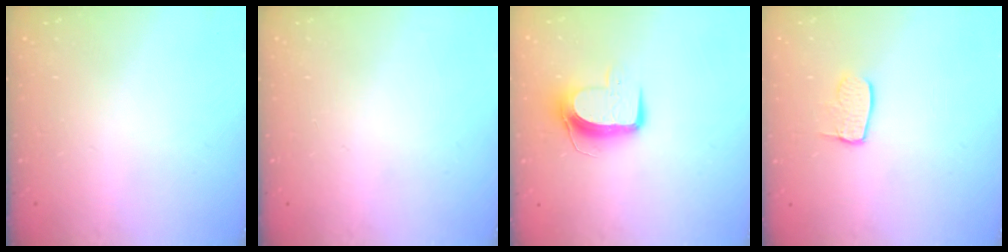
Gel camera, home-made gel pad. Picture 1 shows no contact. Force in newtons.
{"total": 0.0}
{"total": 9.7, "press": 9.7, "slide": 0.6}
{"total": 7.0, "press": 7.0, "slide": 0.6}